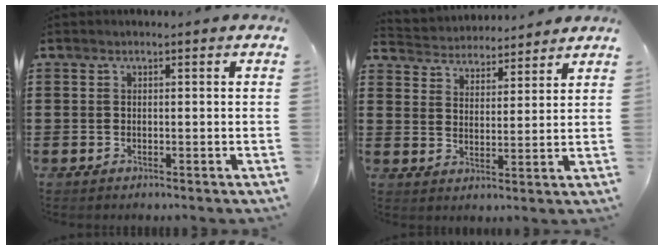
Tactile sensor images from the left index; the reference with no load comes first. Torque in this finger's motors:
{"motor_torque": [1.26, -0.88, 0.21, 0.07]}